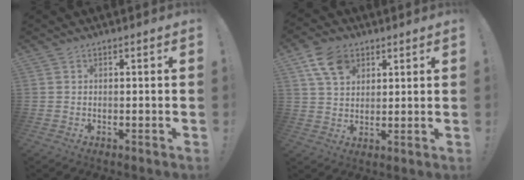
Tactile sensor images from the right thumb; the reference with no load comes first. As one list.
[{"total": 10.0, "force": [4.9, 6.8, 5.4], "torque": [-0.096, -0.005, 0.097]}]